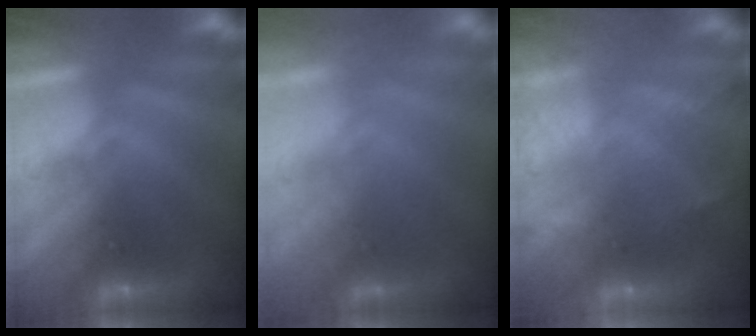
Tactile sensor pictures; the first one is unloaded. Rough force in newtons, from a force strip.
{"total": 1.7}
{"total": 5.8}